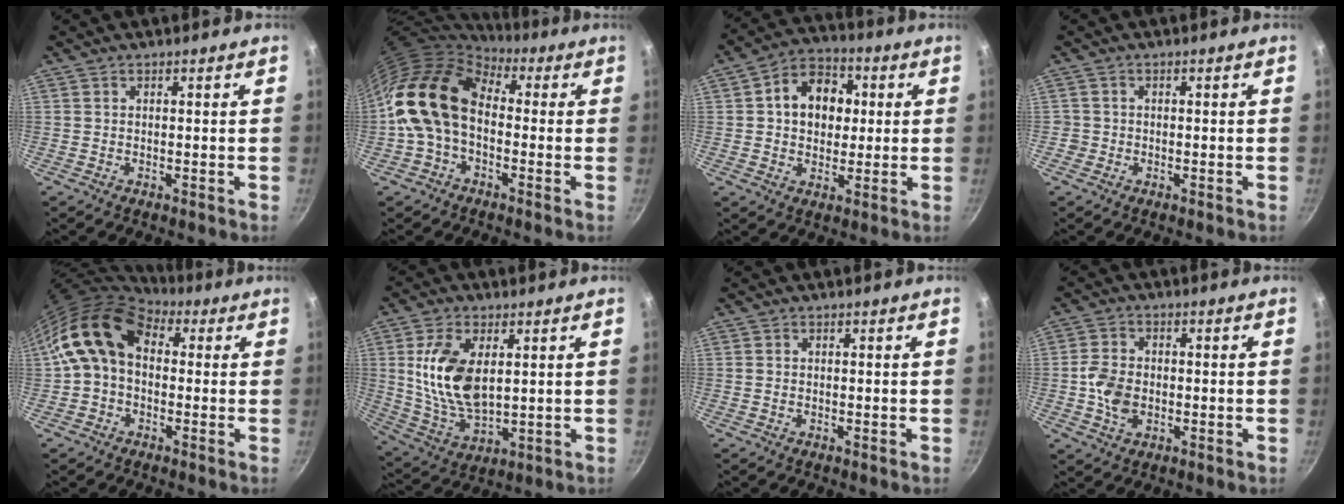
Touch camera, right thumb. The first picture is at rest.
{"total": 14.2, "force": [-0.2, 9.9, 10.3], "torque": [-0.161, 0.032, -0.021]}
{"total": 11.8, "force": [2.0, 9.1, 7.2], "torque": [-0.075, 0.012, 0.017]}
{"total": 1.6, "force": [-0.5, 1.4, 0.2], "torque": [0.002, 0.007, -0.009]}
{"total": 11.9, "force": [1.9, 8.6, 8.0], "torque": [-0.116, 0.020, 0.015]}
{"total": 14.1, "force": [3.0, 7.9, 11.3], "torque": [-0.209, -0.020, 0.067]}
{"total": 0.0}
{"total": 6.7, "force": [-0.9, 4.8, 4.6], "torque": [-0.084, 0.010, -0.021]}